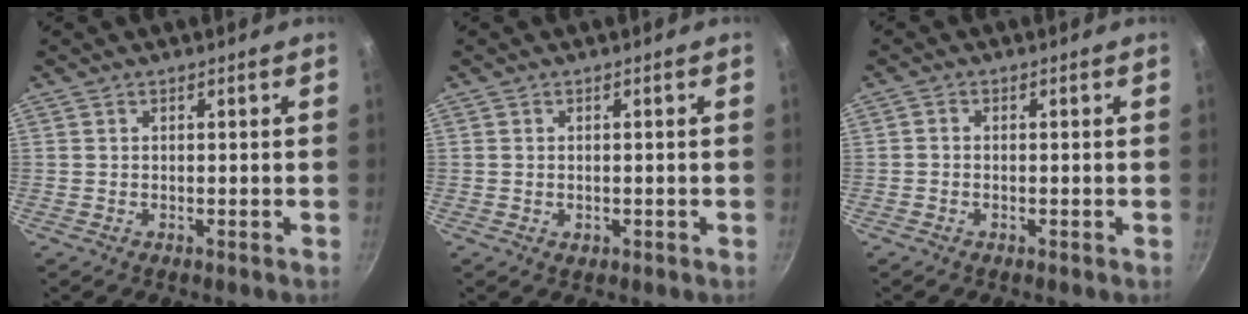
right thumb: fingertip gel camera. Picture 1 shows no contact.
{"total": 1.2, "force": [-0.3, 0.9, 0.7], "torque": [-0.009, 0.000, -0.004]}
{"total": 0.9, "force": [-0.5, 0.6, 0.5], "torque": [-0.014, 0.005, -0.012]}